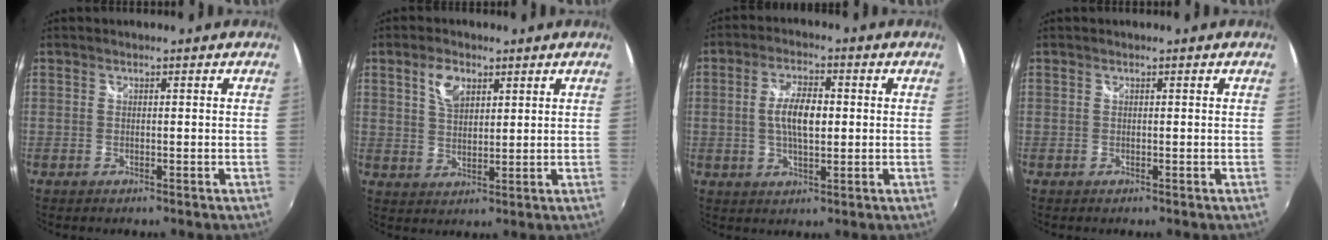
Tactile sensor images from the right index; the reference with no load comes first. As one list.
[{"total": 5.5, "force": [2.7, 3.2, 3.6], "torque": [-0.063, 0.010, 0.051]}, {"total": 7.1, "force": [0.2, 3.0, 6.4], "torque": [-0.121, 0.007, 0.005]}, {"total": 0.0}]